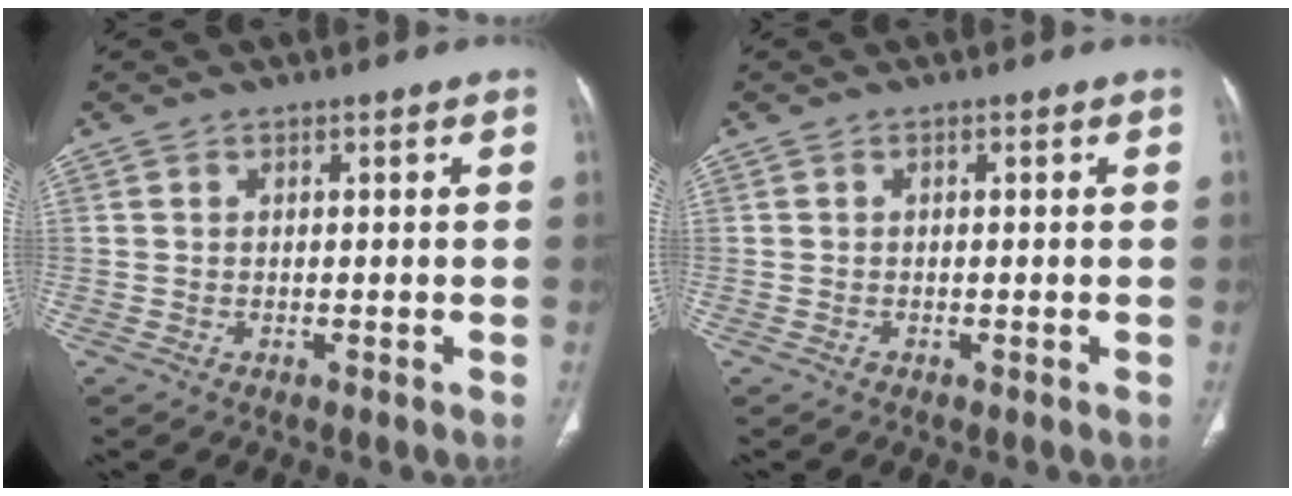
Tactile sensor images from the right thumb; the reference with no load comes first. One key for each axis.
{"total": 0.0}